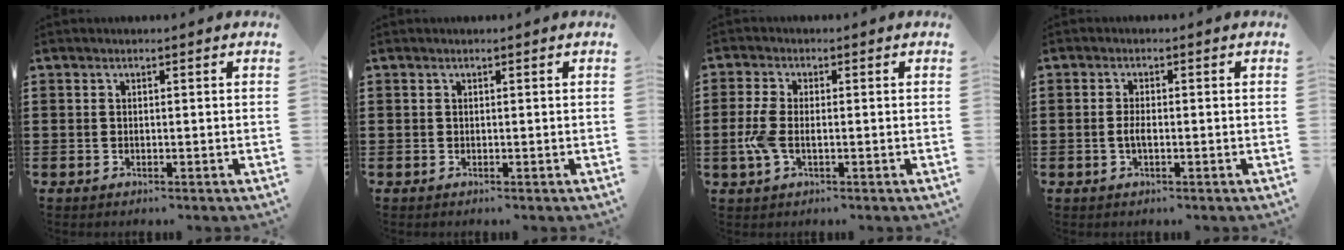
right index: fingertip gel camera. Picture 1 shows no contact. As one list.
[{"total": 0.0}, {"total": 4.1, "force": [-0.9, 1.8, 3.6], "torque": [-0.097, -0.011, -0.025]}, {"total": 2.0, "force": [-0.4, 0.5, 1.9], "torque": [-0.043, -0.003, -0.011]}]